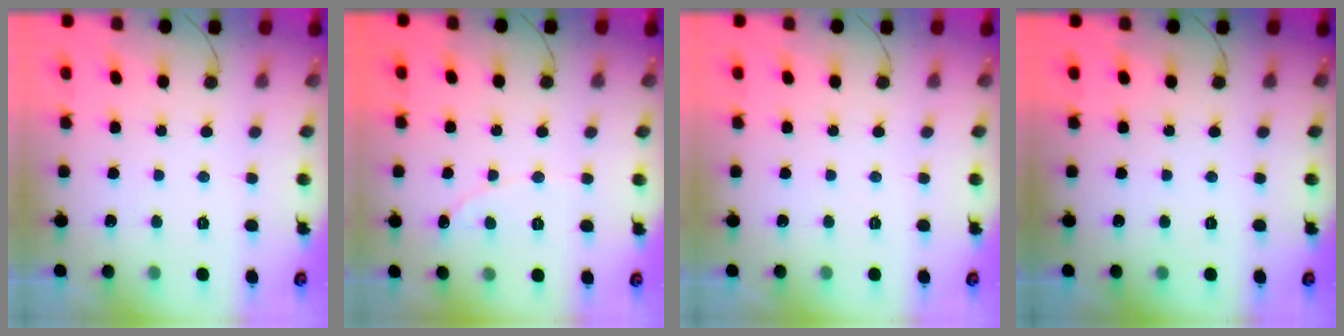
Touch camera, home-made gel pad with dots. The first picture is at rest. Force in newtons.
{"total": 0.7, "press": 0.7, "slide": 0.0}
{"total": 0.0}
{"total": 0.0}